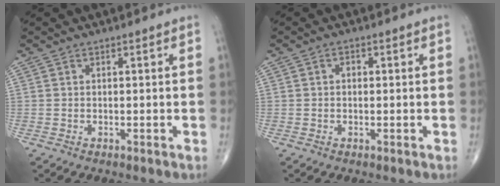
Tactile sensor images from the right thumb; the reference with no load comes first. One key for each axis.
{"total": 1.1, "fx": 0.1, "fy": 0.8, "fz": 0.8, "tx": -0.009, "ty": 0.005, "tz": 0.000}